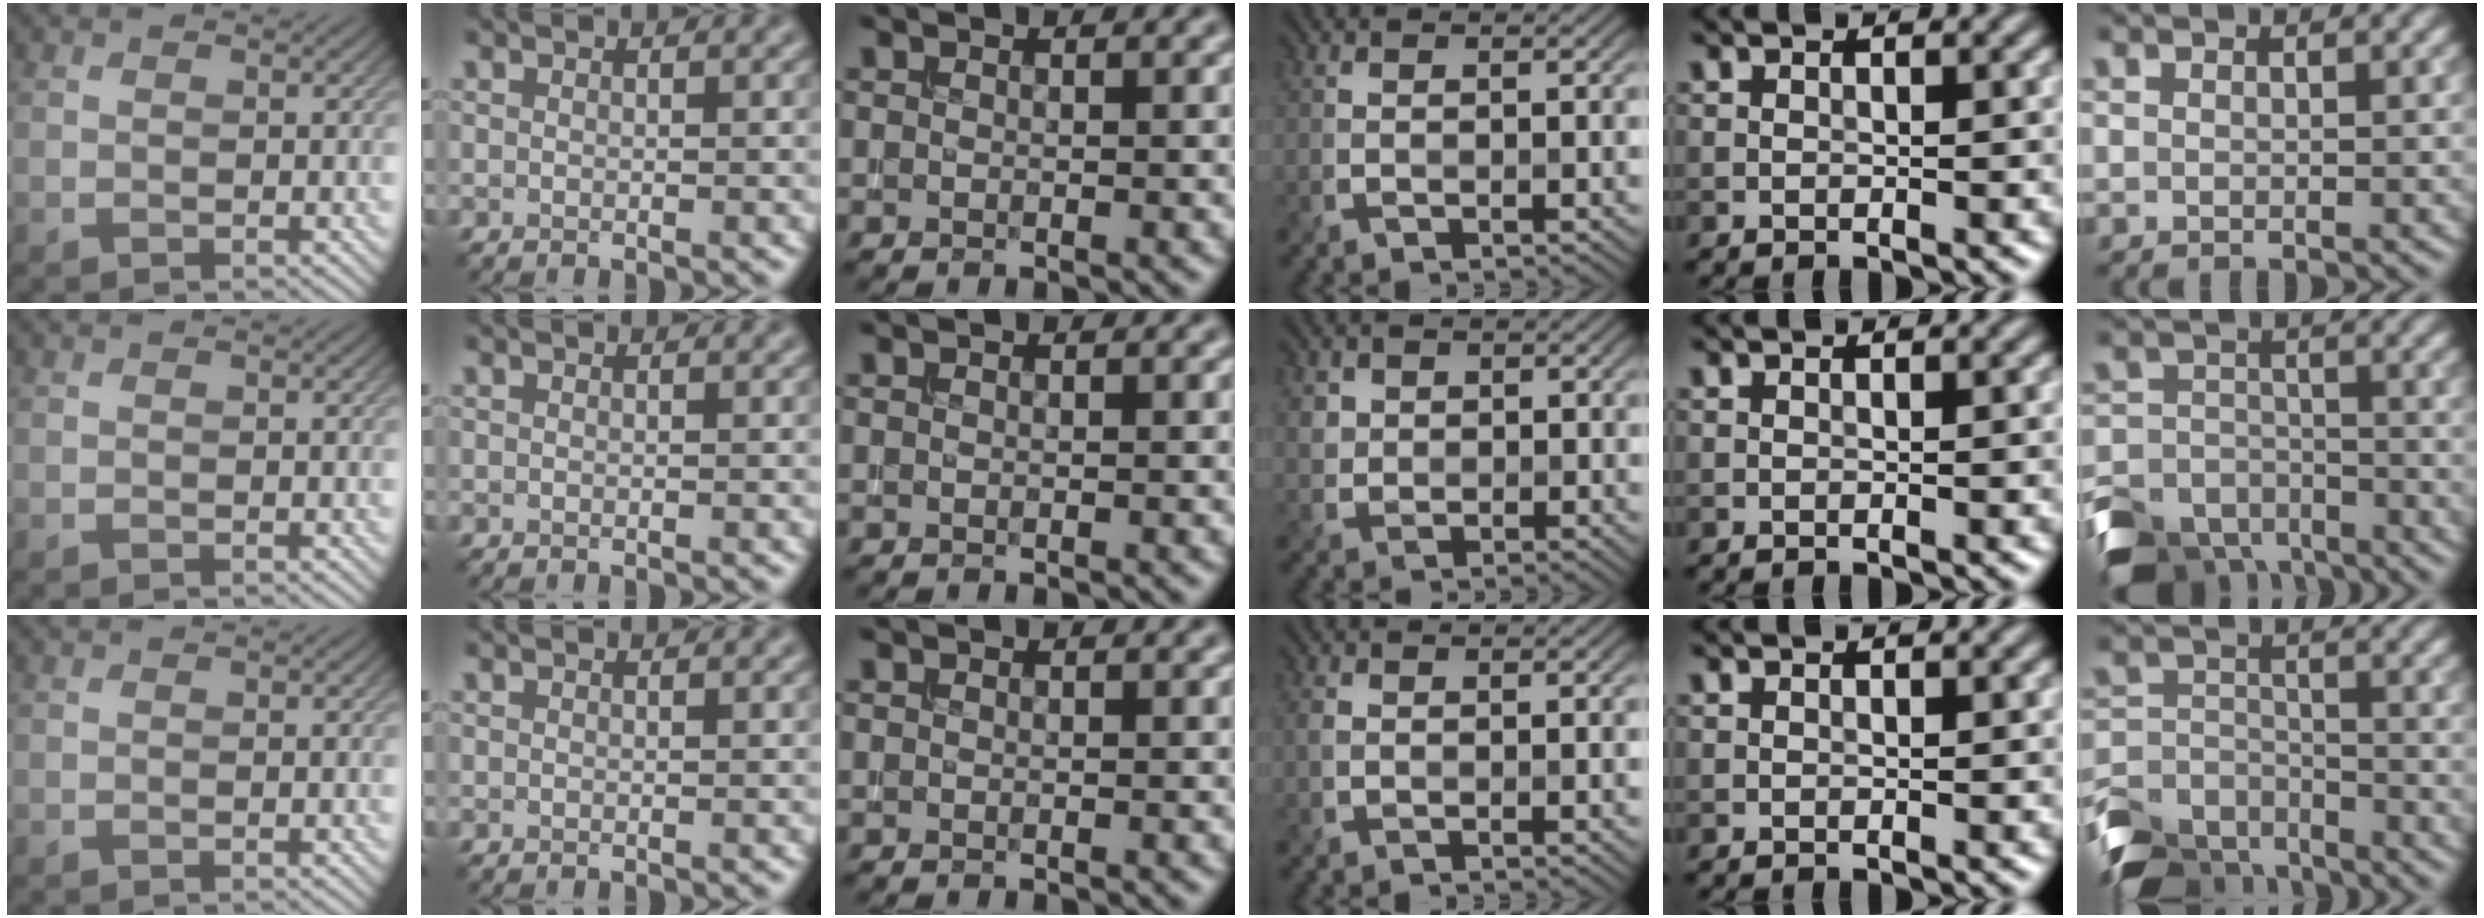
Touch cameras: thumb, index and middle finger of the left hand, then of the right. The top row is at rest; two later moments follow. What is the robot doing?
{"motion": "extract", "object": "bucket"}